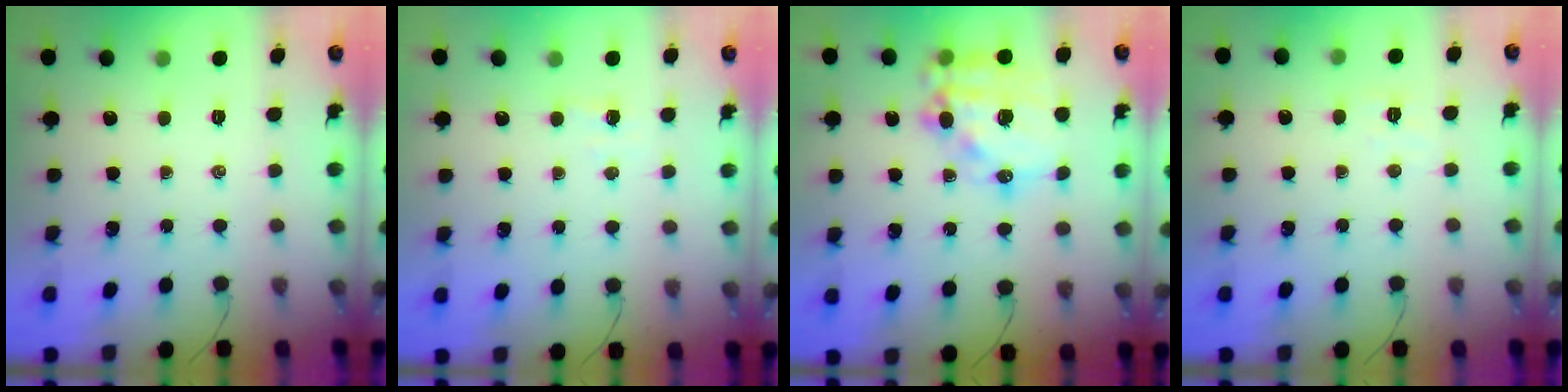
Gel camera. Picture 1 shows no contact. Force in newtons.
{"total": 1.8, "press": 1.7, "slide": 0.6}
{"total": 18.7, "press": 18.3, "slide": 4.0}
{"total": 4.1, "press": 4.0, "slide": 0.9}